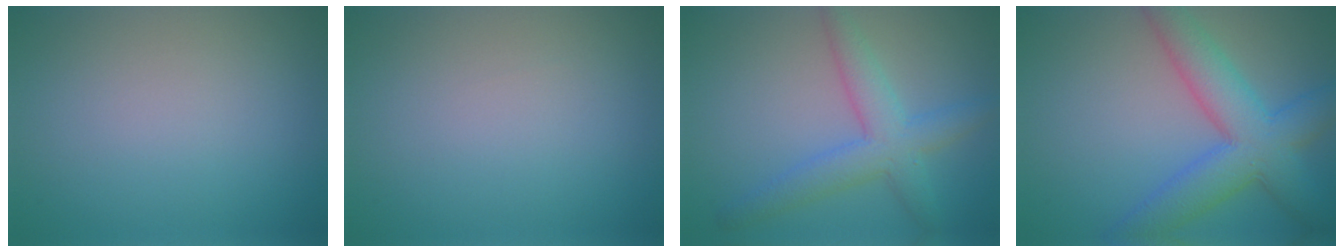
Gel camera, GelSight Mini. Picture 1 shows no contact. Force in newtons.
{"total": 0.0}
{"total": 4.8, "press": 4.8, "slide": 0.1}
{"total": 8.0, "press": 8.0, "slide": 0.4}